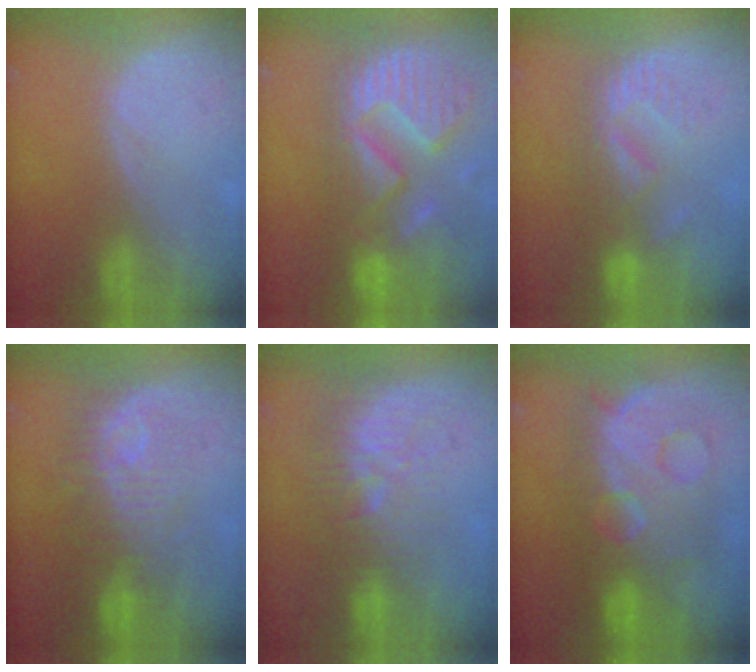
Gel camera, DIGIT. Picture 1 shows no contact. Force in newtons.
{"total": 14.1, "press": 11.7, "slide": 7.7}
{"total": 6.0, "press": 5.8, "slide": 1.5}
{"total": 9.1, "press": 8.9, "slide": 2.0}
{"total": 9.6, "press": 8.6, "slide": 4.2}
{"total": 12.2, "press": 12.1, "slide": 1.3}